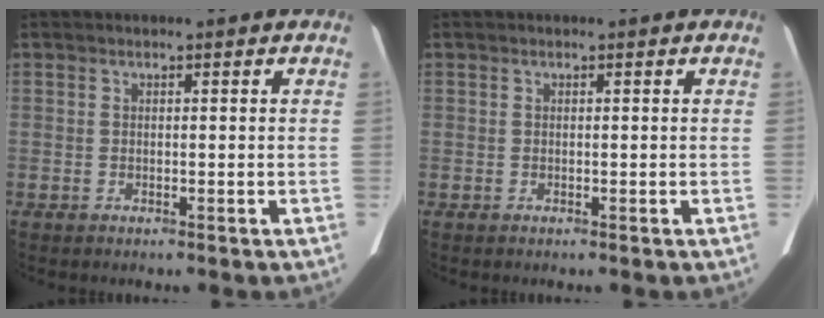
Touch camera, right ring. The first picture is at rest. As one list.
[{"total": 0.0}]